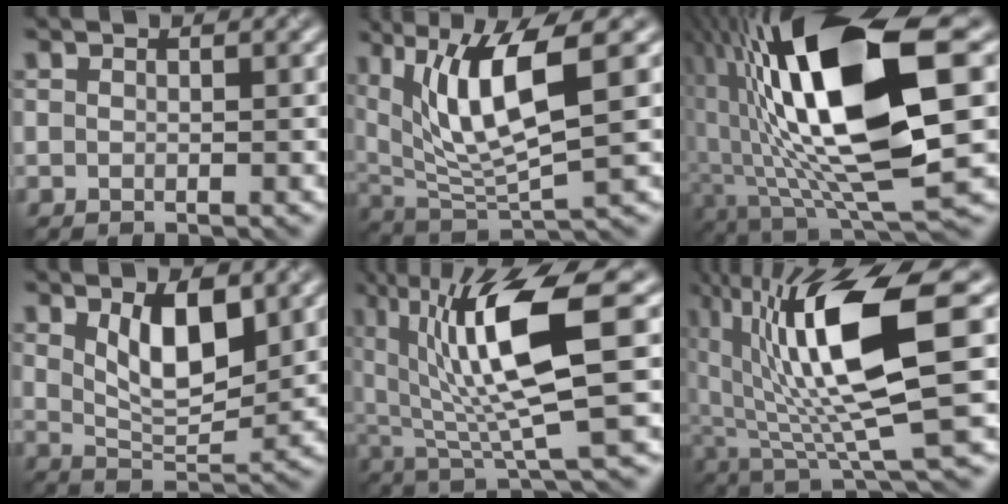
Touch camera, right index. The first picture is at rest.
{"total": 8.4, "force": [3.2, 2.3, 7.4], "torque": [-0.147, -0.007, 0.063]}
{"total": 16.1, "force": [2.2, 5.2, 15.1], "torque": [-0.267, -0.004, 0.038]}
{"total": 5.8, "force": [2.1, 2.4, 4.9], "torque": [-0.089, -0.005, 0.039]}
{"total": 10.8, "force": [2.6, 2.4, 10.2], "torque": [-0.171, -0.001, 0.054]}
{"total": 12.2, "force": [2.5, 3.2, 11.5], "torque": [-0.212, -0.014, 0.058]}